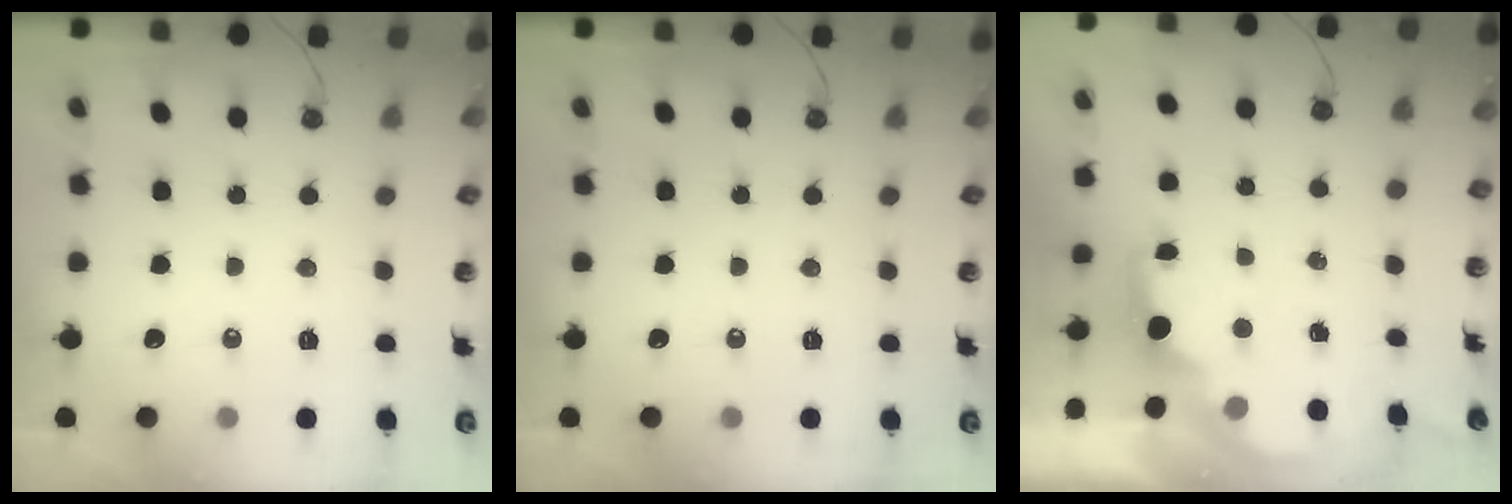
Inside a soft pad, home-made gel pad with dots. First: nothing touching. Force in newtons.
{"total": 0.0}
{"total": 2.1, "press": 1.9, "slide": 0.8}